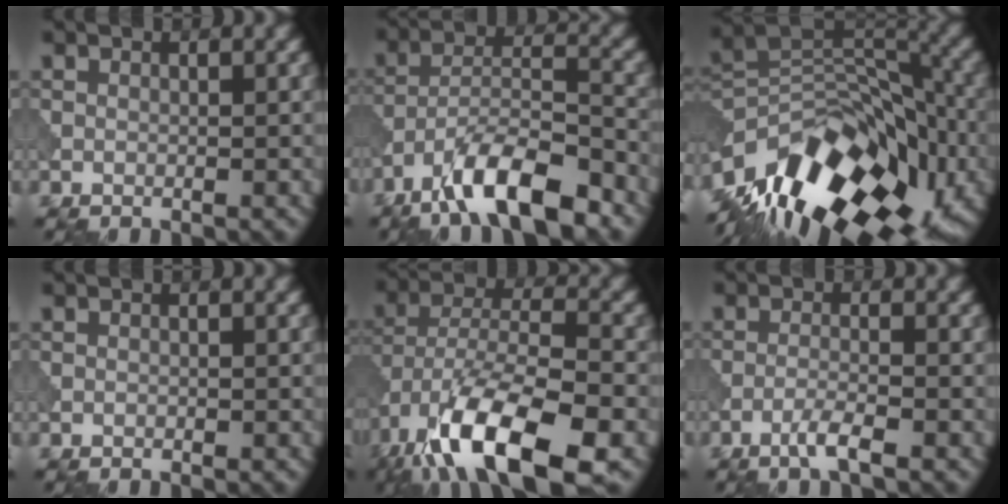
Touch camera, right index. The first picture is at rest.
{"total": 9.0, "force": [-6.2, 2.4, 6.0], "torque": [-0.097, 0.008, -0.115]}
{"total": 14.9, "force": [-8.4, 8.0, 9.3], "torque": [-0.180, 0.021, -0.150]}
{"total": 0.0}
{"total": 13.6, "force": [-8.0, 4.7, 9.9], "torque": [-0.189, -0.007, -0.151]}
{"total": 2.3, "force": [-1.5, 0.2, 1.7], "torque": [-0.032, 0.006, -0.036]}